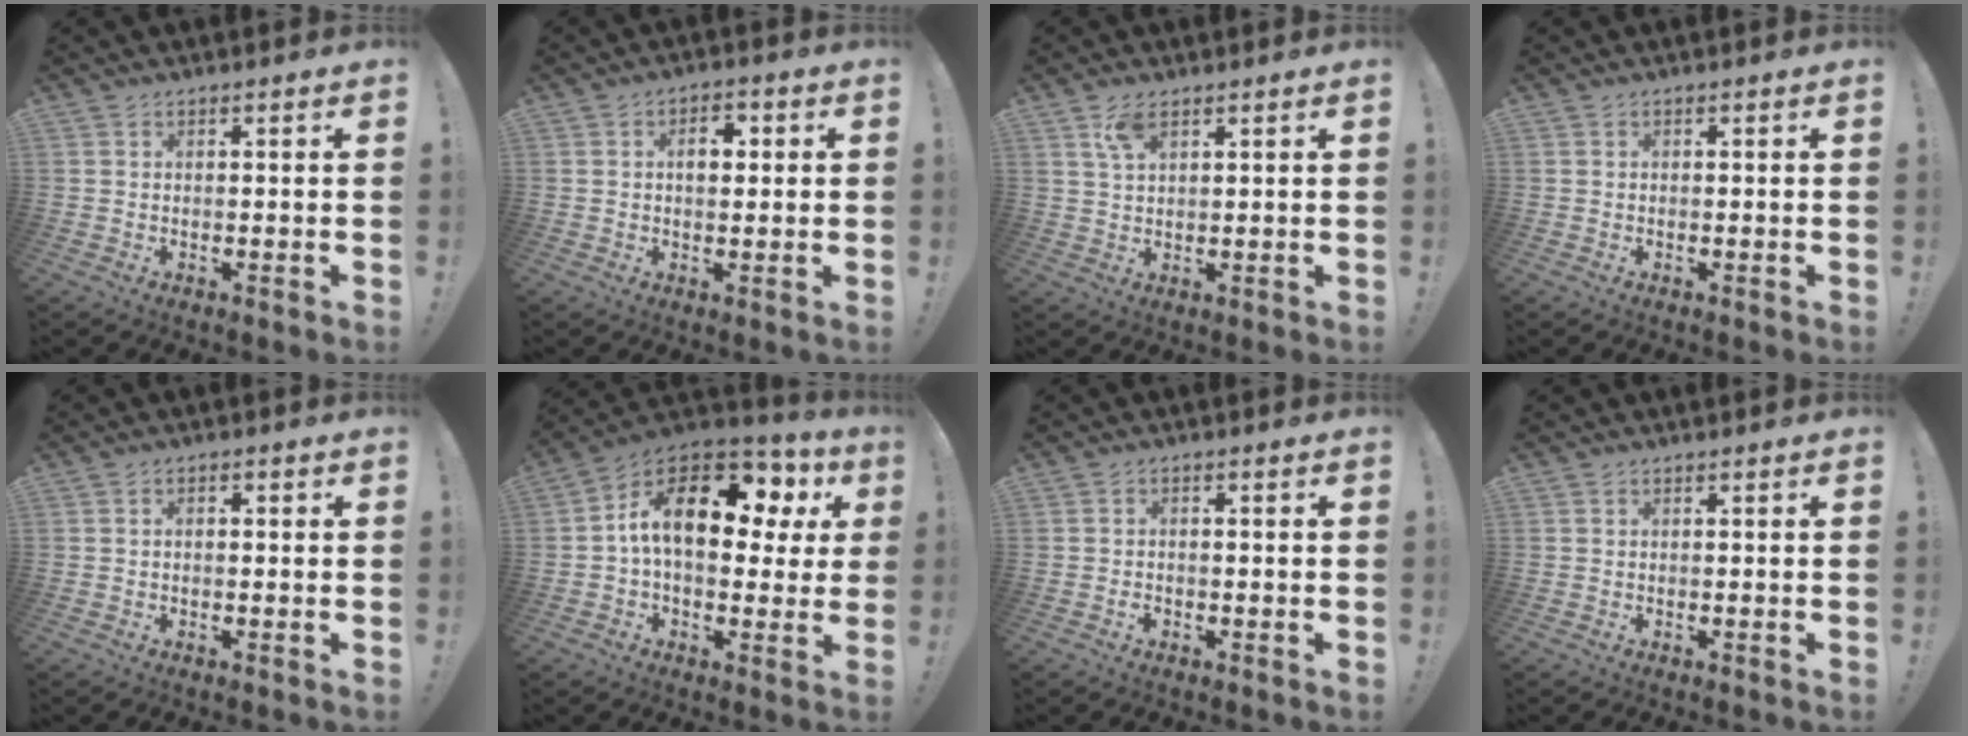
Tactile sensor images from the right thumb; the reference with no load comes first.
{"total": 4.8, "force": [1.0, 3.1, 3.5], "torque": [-0.035, -0.001, 0.006]}
{"total": 5.1, "force": [3.0, 2.2, 3.6], "torque": [-0.066, -0.005, 0.053]}
{"total": 0.0}
{"total": 0.9, "force": [-0.4, 0.6, 0.6], "torque": [-0.002, 0.001, -0.010]}
{"total": 17.9, "force": [5.2, 9.0, 14.6], "torque": [-0.227, -0.013, 0.089]}
{"total": 1.3, "force": [-1.1, 0.5, 0.5], "torque": [-0.006, 0.003, -0.020]}
{"total": 0.0}